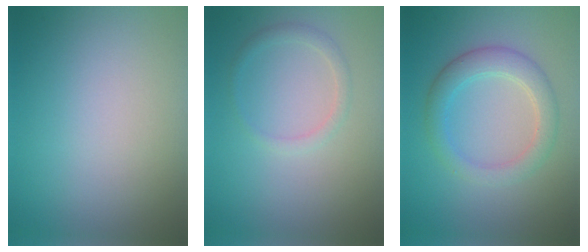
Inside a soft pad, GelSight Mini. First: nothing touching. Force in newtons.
{"total": 1.4, "press": 1.4, "slide": 0.1}
{"total": 3.5, "press": 3.5, "slide": 0.4}